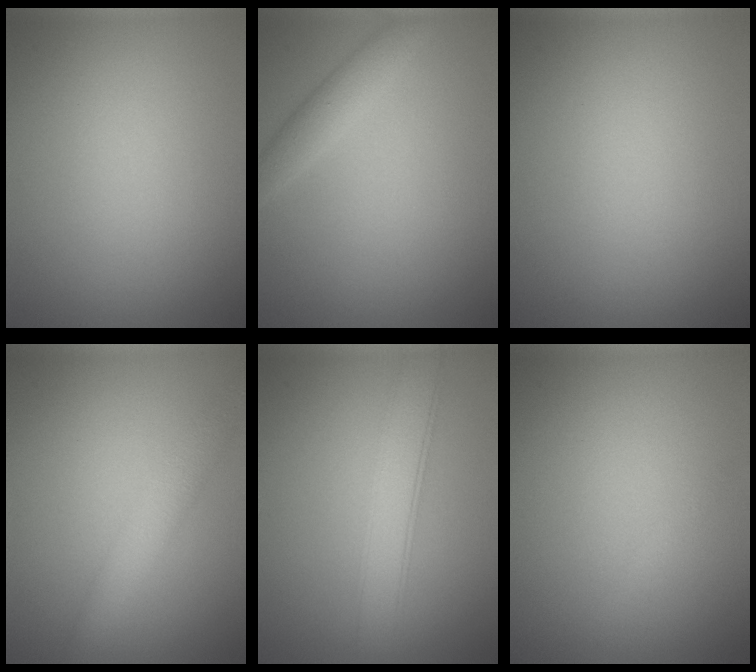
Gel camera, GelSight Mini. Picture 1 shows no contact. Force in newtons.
{"total": 2.2, "press": 2.2, "slide": 0.1}
{"total": 0.0}
{"total": 2.4, "press": 2.4, "slide": 0.2}
{"total": 4.2, "press": 4.2, "slide": 0.2}
{"total": 0.6, "press": 0.5, "slide": 0.1}